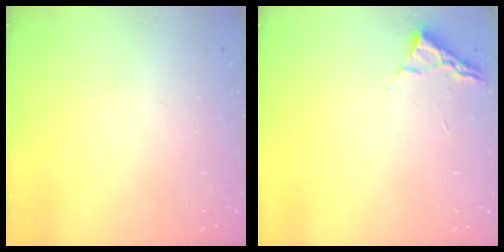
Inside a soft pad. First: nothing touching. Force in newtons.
{"total": 3.0, "press": 2.9, "slide": 0.4}